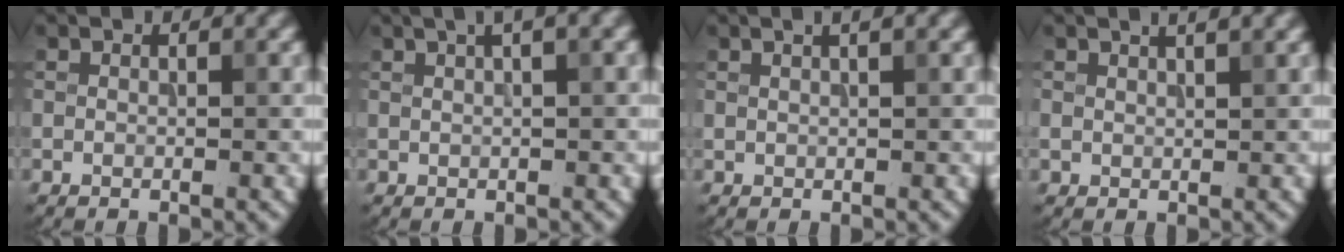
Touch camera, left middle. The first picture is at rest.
{"total": 4.6, "force": [2.4, 1.7, 3.5], "torque": [-0.033, 0.013, 0.019]}
{"total": 2.8, "force": [1.6, 1.2, 2.0], "torque": [-0.009, 0.008, 0.002]}
{"total": 1.8, "force": [1.4, 0.6, 1.0], "torque": [-0.012, 0.002, 0.022]}